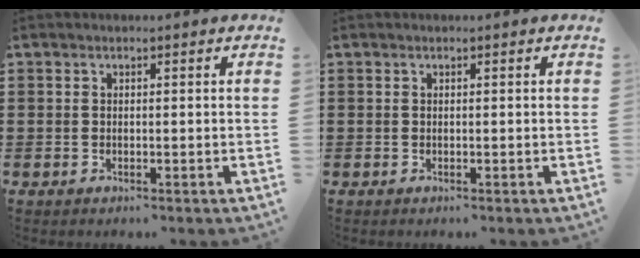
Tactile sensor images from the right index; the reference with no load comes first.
{"total": 0.0}